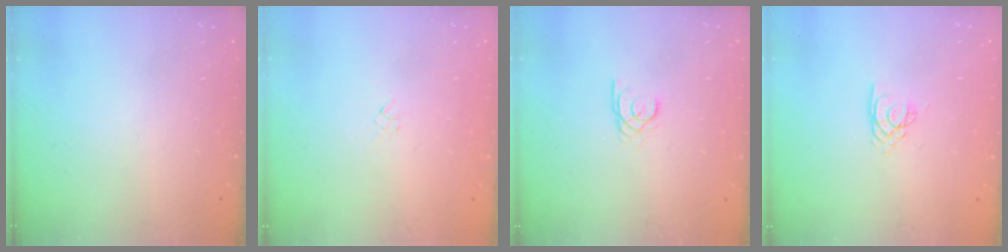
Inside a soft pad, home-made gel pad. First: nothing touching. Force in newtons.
{"total": 1.3, "press": 1.3, "slide": 0.4}
{"total": 2.0, "press": 2.0, "slide": 0.2}
{"total": 2.1, "press": 2.1, "slide": 0.1}